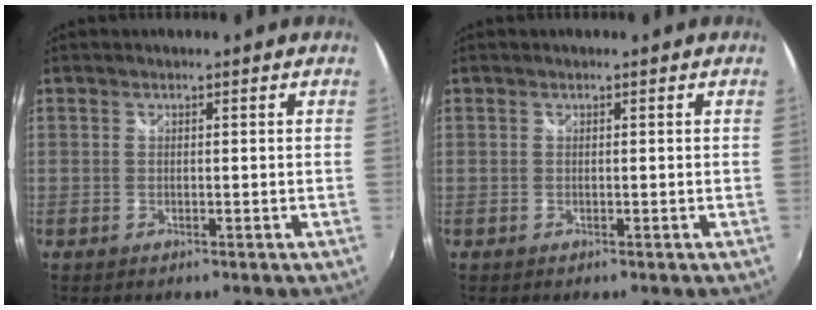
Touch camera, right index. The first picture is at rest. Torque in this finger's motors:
{"motor_torque": [0.00, 0.00, 0.00, 0.00]}